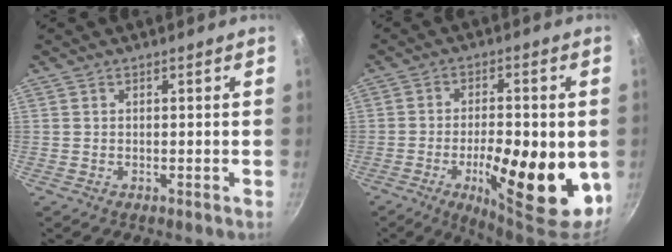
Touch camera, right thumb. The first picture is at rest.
{"total": 17.8, "force": [-4.3, 6.0, 16.1], "torque": [-0.228, 0.009, -0.060]}